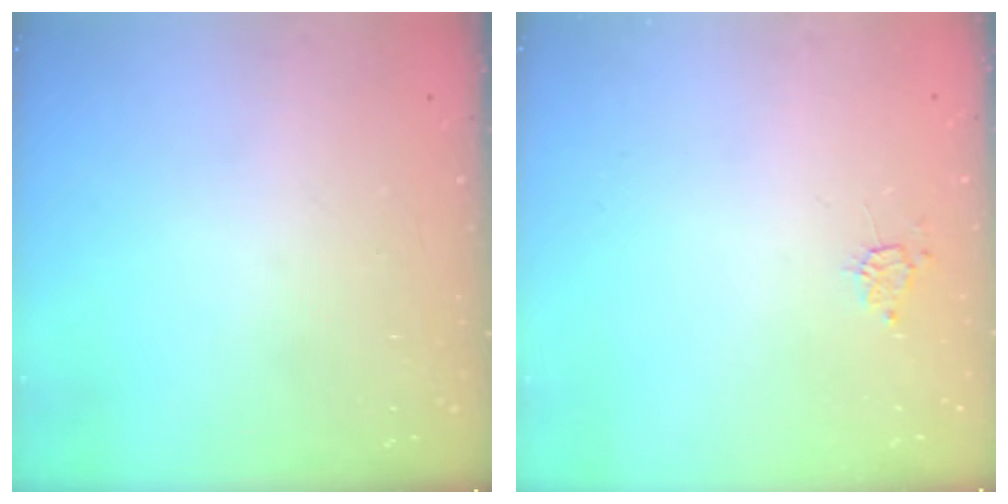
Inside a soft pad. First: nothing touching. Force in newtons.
{"total": 3.6, "press": 3.6, "slide": 0.4}